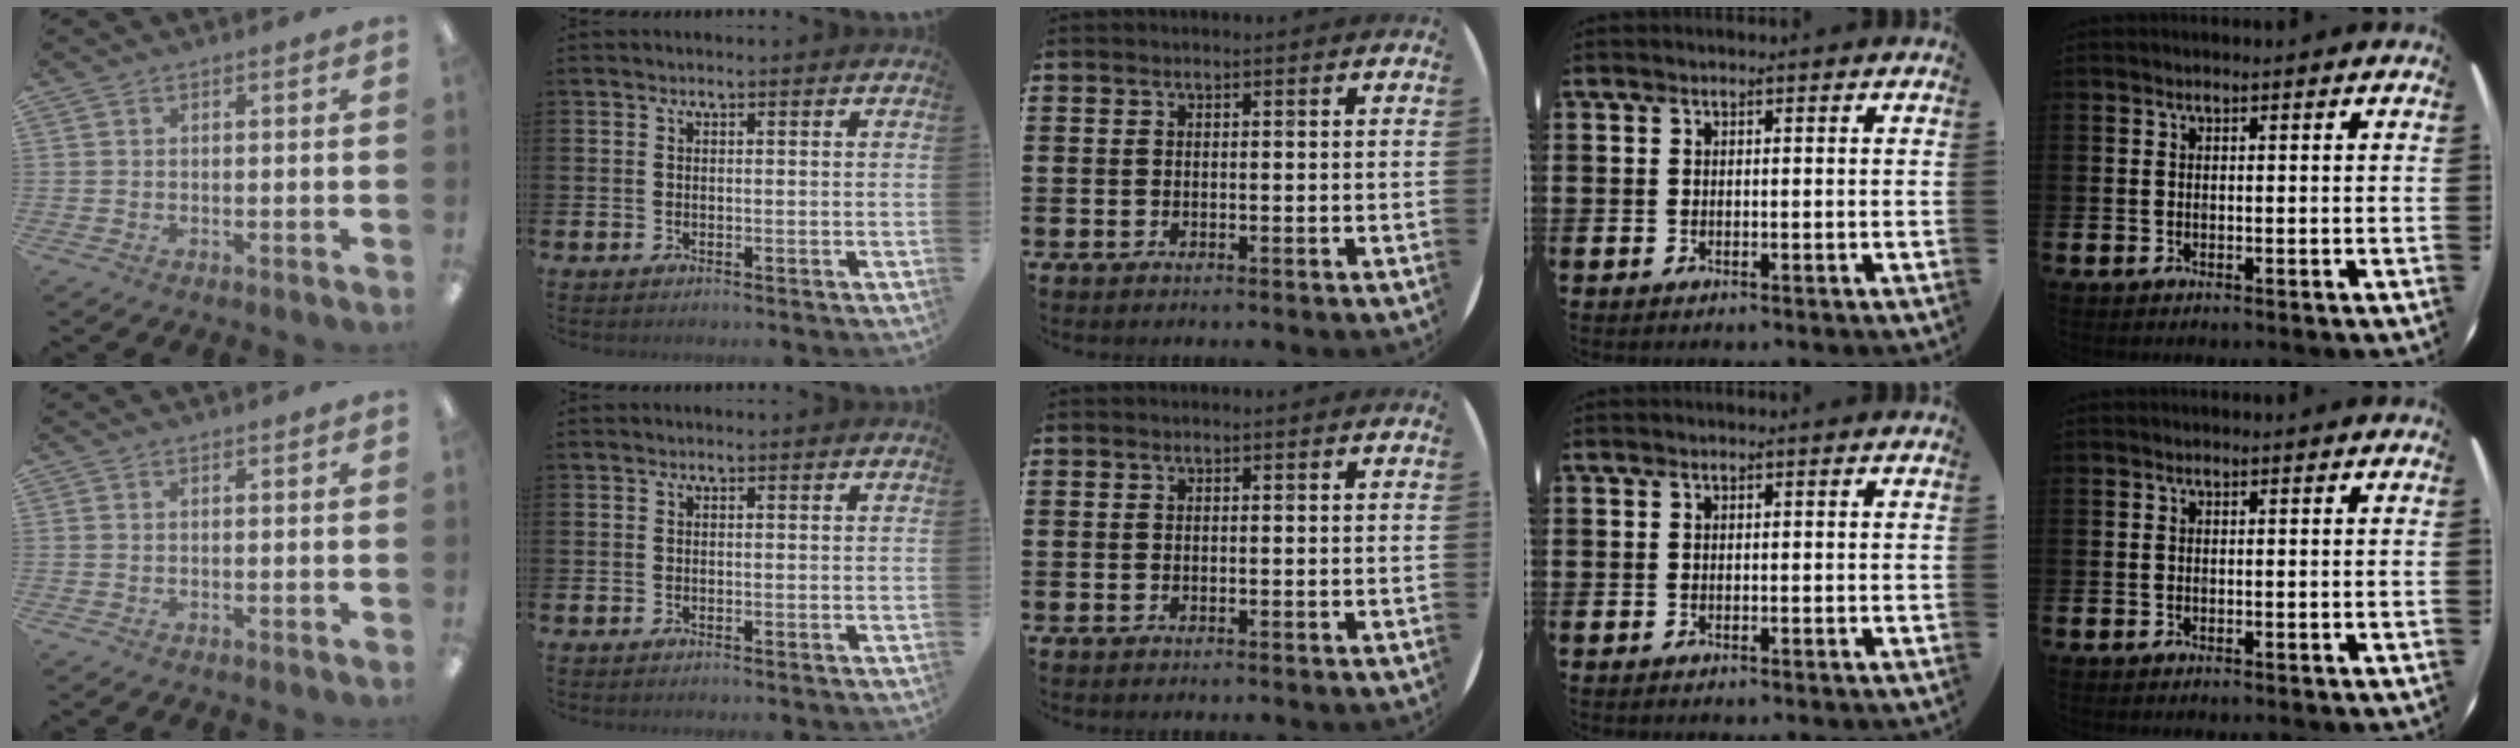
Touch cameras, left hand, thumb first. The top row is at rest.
{}